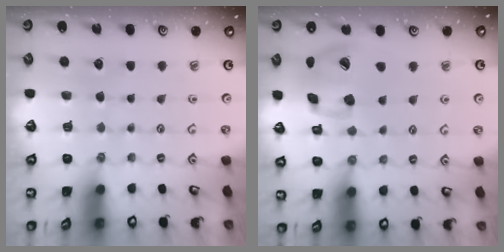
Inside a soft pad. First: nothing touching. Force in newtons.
{"total": 15.4, "press": 15.2, "slide": 2.2}